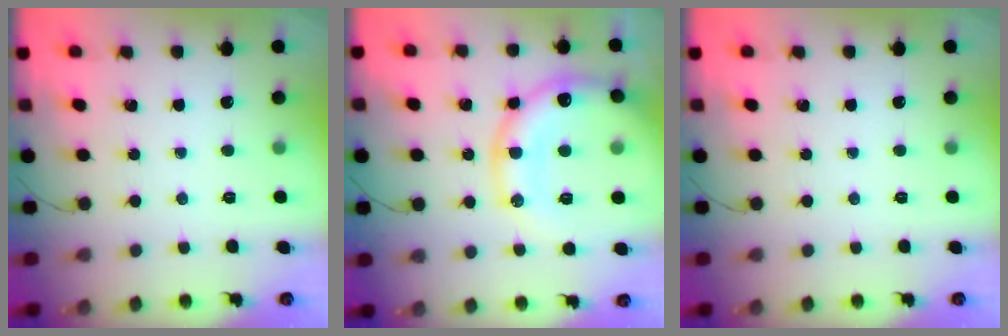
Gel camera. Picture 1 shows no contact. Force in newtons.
{"total": 21.0, "press": 20.8, "slide": 3.0}
{"total": 0.0}